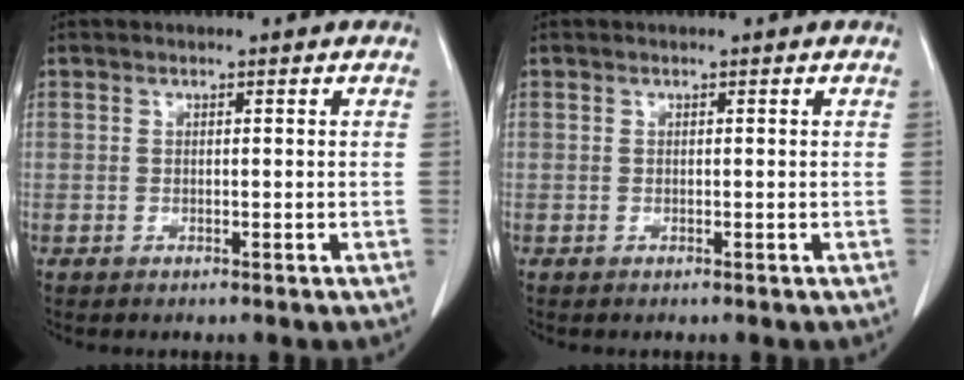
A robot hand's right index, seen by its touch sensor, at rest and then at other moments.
{"total": 0.0}